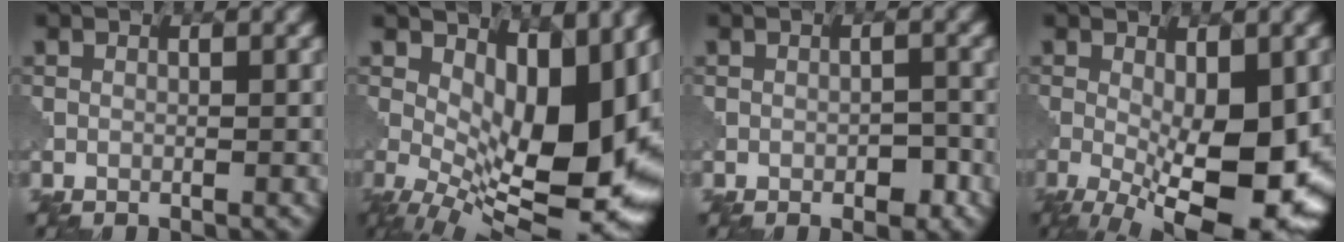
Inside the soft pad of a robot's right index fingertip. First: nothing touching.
{"total": 14.2, "force": [1.2, 6.8, 12.4], "torque": [-0.162, -0.013, 0.035]}
{"total": 1.9, "force": [-0.7, 1.0, 1.4], "torque": [-0.020, -0.002, -0.011]}
{"total": 11.7, "force": [-2.4, 4.3, 10.7], "torque": [-0.173, -0.025, -0.028]}